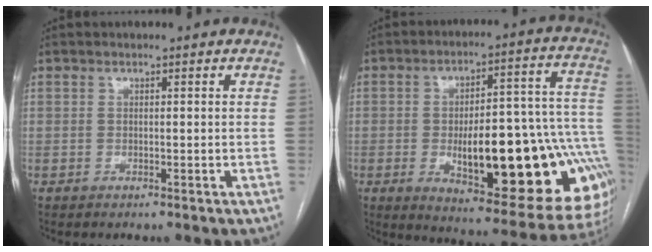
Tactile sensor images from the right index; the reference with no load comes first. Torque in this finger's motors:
{"motor_torque": [2.14, 0.00, 1.02, 0.21]}